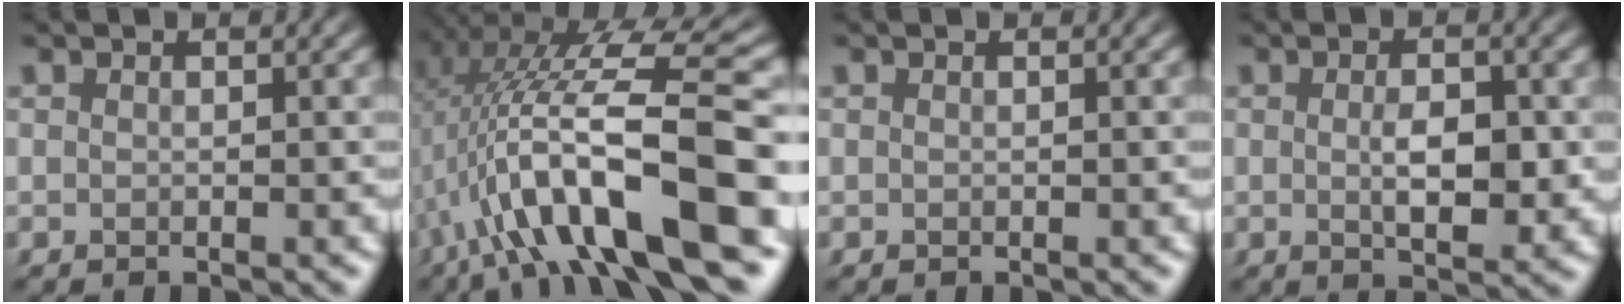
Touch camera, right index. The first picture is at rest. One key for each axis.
{"total": 12.8, "fx": -1.0, "fy": 4.9, "fz": 11.7, "tx": -0.204, "ty": -0.002, "tz": -0.009}
{"total": 0.0}
{"total": 3.9, "fx": -0.1, "fy": 1.6, "fz": 3.6, "tx": -0.057, "ty": -0.006, "tz": 0.000}